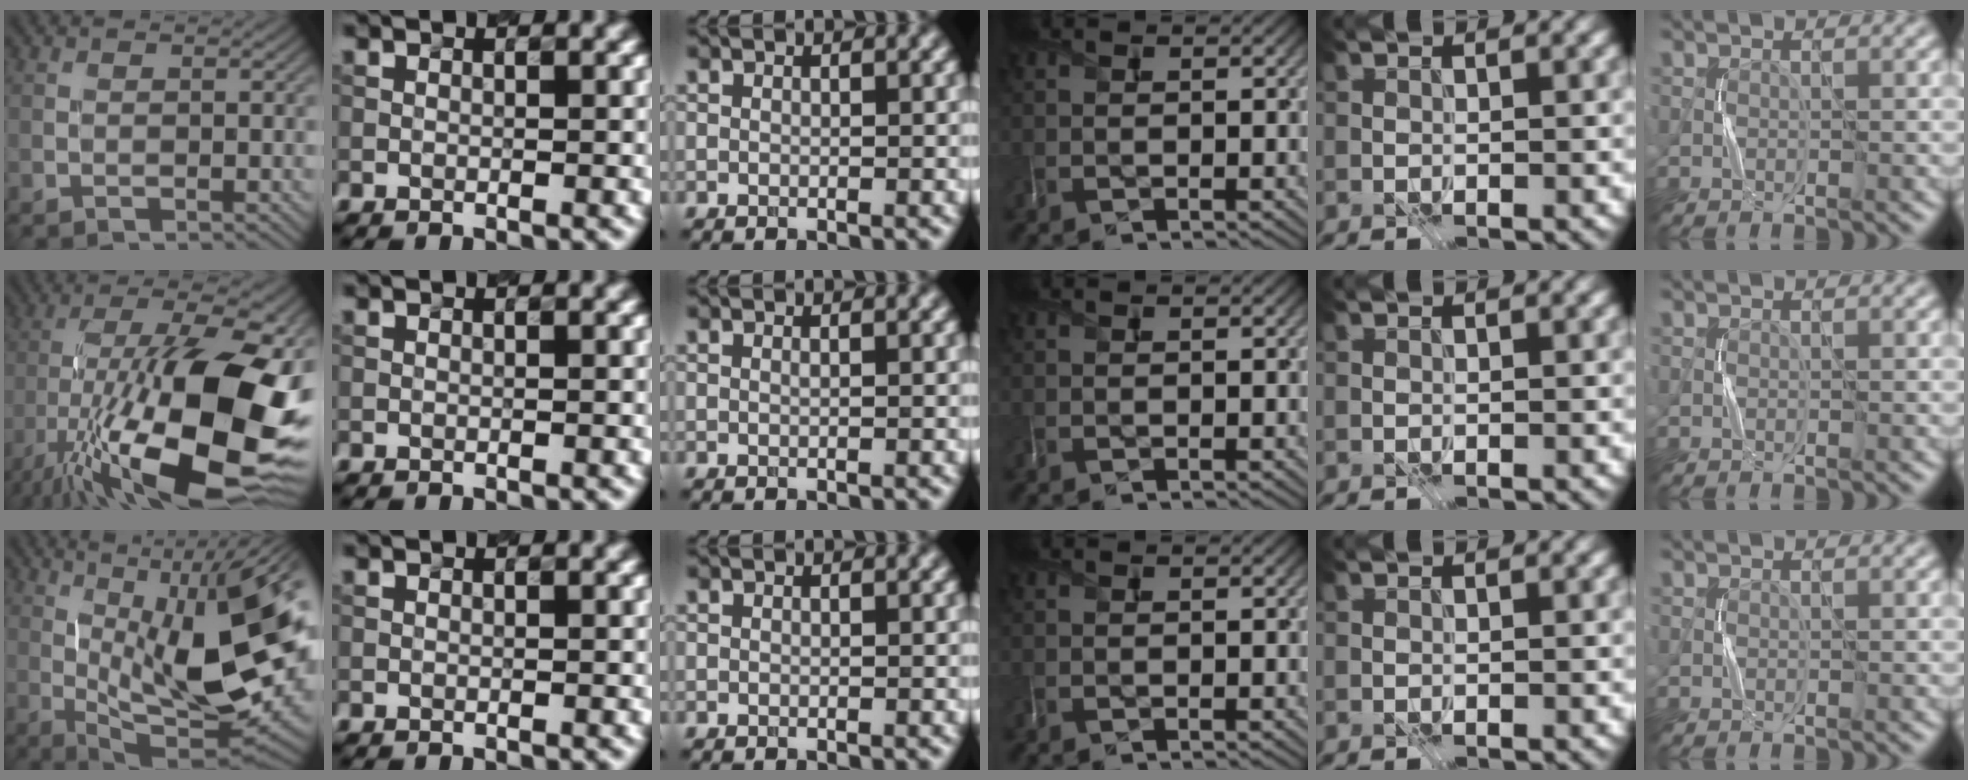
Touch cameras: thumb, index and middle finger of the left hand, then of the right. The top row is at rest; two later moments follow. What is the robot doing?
{"motion": "press", "object": "grip strengthener"}